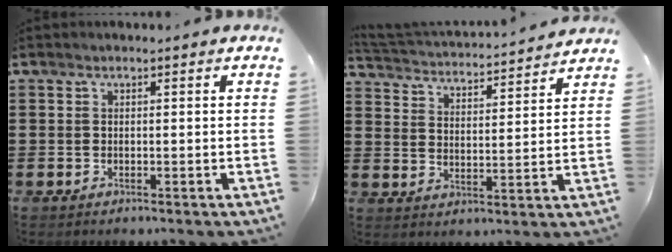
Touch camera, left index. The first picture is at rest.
{"total": 3.1, "force": [3.1, -0.3, 0.1], "torque": [-0.024, -0.032, 0.045]}